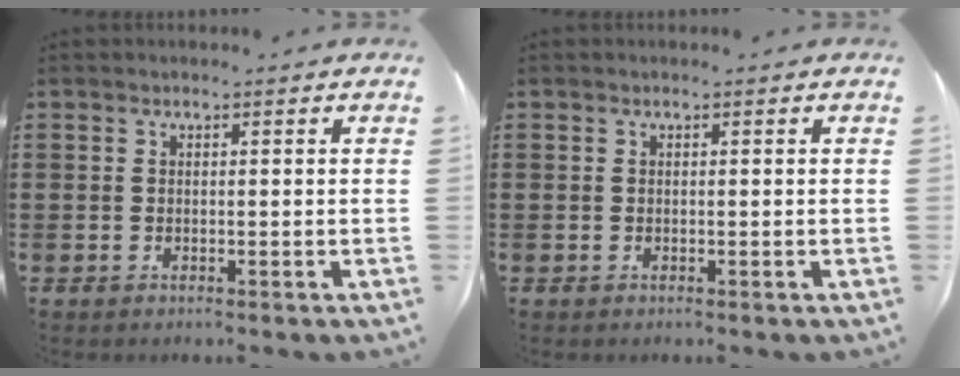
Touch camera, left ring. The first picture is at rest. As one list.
[{"total": 0.0}]